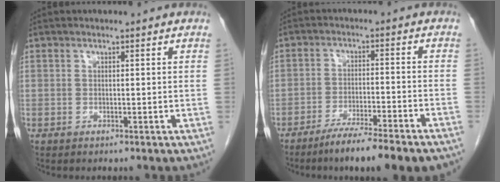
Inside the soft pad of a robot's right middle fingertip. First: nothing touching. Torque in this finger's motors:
{"motor_torque": [1.17, -0.96, 0.46, 0.10]}